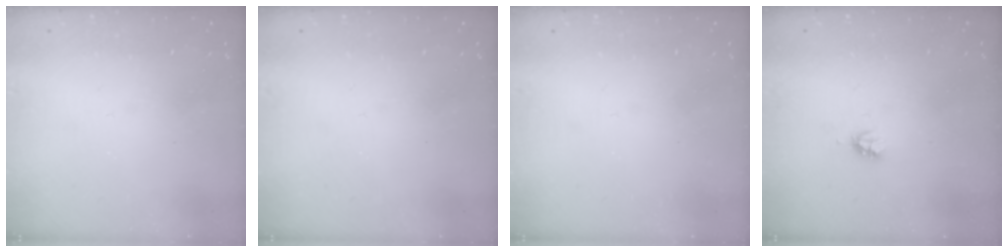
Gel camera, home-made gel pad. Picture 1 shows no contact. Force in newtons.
{"total": 0.0}
{"total": 0.0}
{"total": 2.2, "press": 2.2, "slide": 0.3}